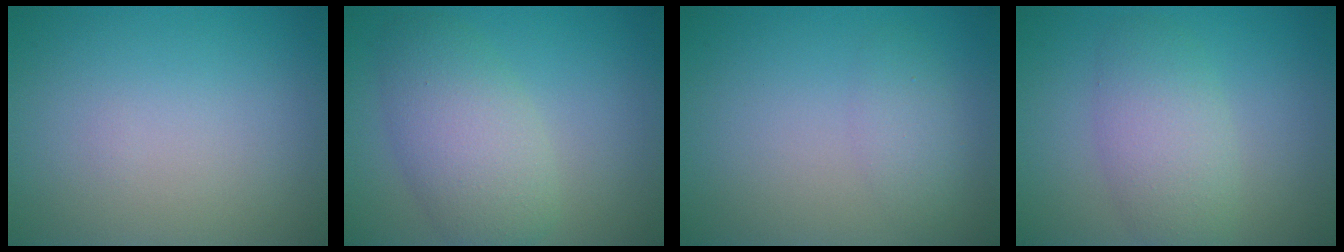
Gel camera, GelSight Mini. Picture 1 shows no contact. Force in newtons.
{"total": 5.3, "press": 5.3, "slide": 0.1}
{"total": 1.8, "press": 1.8, "slide": 0.0}
{"total": 4.2, "press": 4.2, "slide": 0.1}